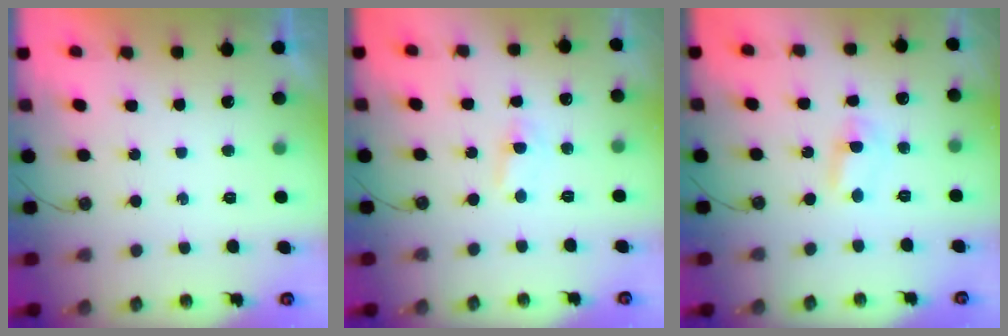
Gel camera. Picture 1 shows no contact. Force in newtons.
{"total": 2.0, "press": 2.0, "slide": 0.3}
{"total": 1.3, "press": 1.3, "slide": 0.2}